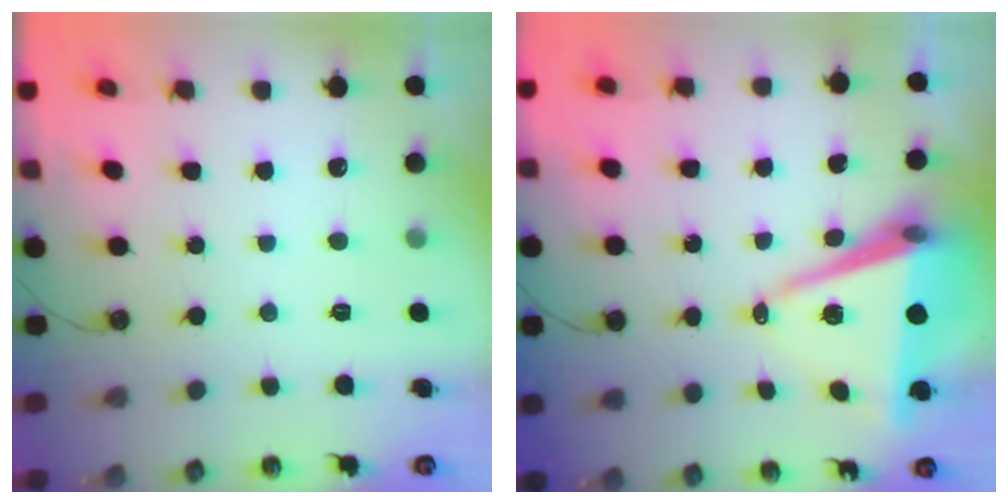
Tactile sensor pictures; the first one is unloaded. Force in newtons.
{"total": 9.5, "press": 8.6, "slide": 4.2}